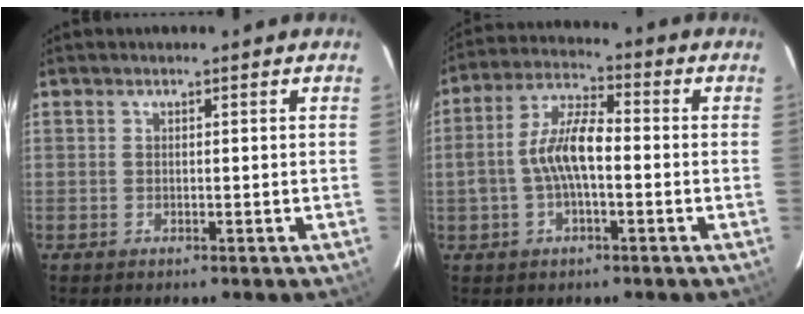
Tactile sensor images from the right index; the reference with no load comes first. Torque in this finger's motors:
{"motor_torque": [0.41, -0.09, 0.34, 0.13]}